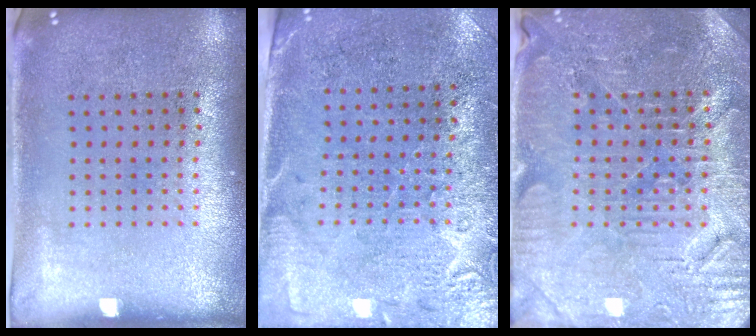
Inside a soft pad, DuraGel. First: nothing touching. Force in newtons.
{"total": 2.7, "press": 2.4, "slide": 1.2}
{"total": 4.0, "press": 3.9, "slide": 0.8}